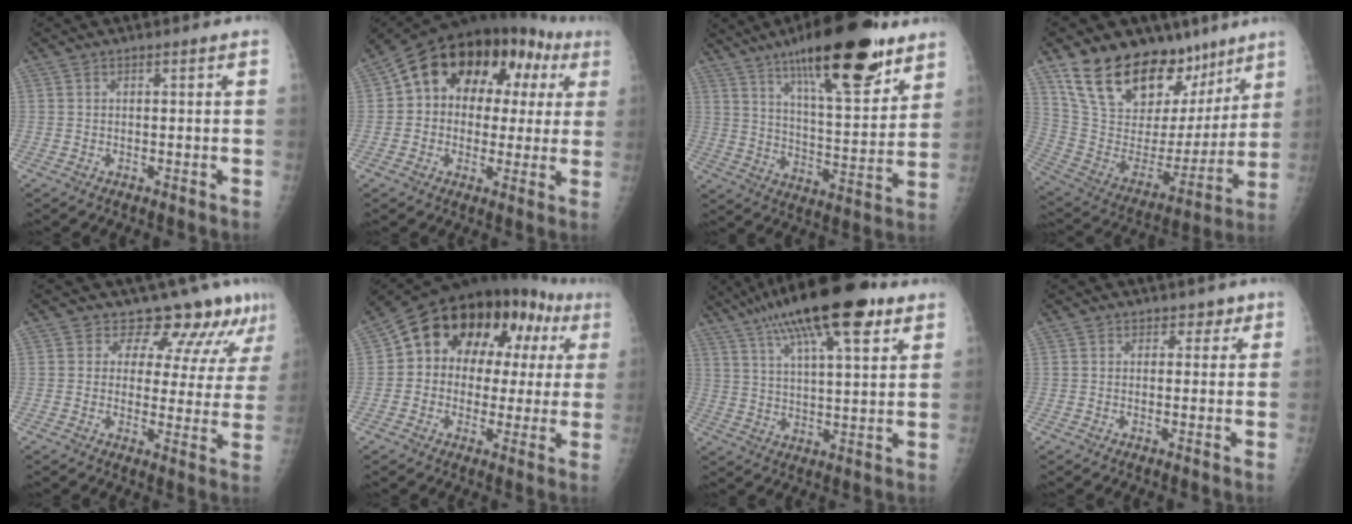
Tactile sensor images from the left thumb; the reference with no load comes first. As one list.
[{"total": 18.3, "force": [4.4, 13.0, 12.1], "torque": [-0.131, 0.046, 0.059]}, {"total": 24.0, "force": [15.1, 6.8, 17.4], "torque": [-0.245, -0.060, 0.239]}, {"total": 26.3, "force": [17.4, 14.4, 13.5], "torque": [-0.177, -0.054, 0.301]}, {"total": 11.0, "force": [9.5, 4.6, 3.1], "torque": [-0.003, -0.055, 0.102]}, {"total": 18.9, "force": [4.9, 13.6, 12.2], "torque": [-0.127, 0.047, 0.067]}, {"total": 20.9, "force": [12.1, 6.0, 15.9], "torque": [-0.264, -0.007, 0.197]}, {"total": 2.3, "force": [1.4, 1.8, 0.4], "torque": [0.020, -0.005, 0.011]}]